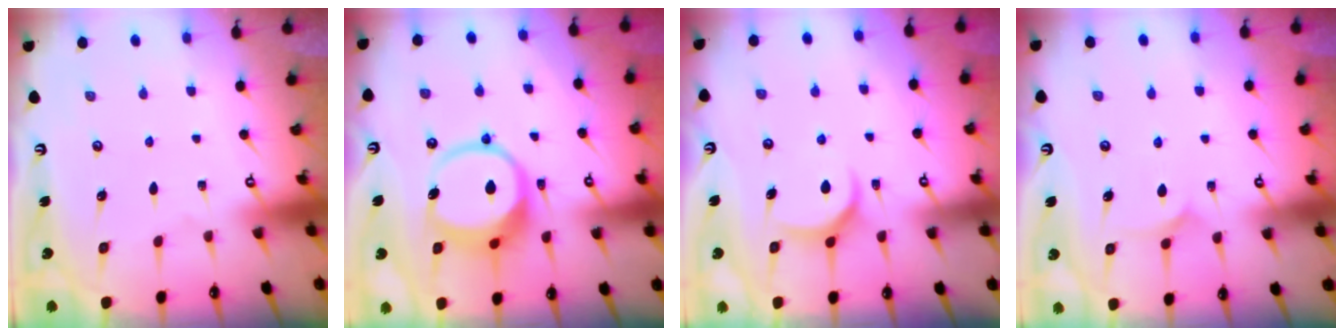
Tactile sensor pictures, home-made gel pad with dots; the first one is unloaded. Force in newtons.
{"total": 10.3, "press": 10.2, "slide": 1.4}
{"total": 6.6, "press": 6.6, "slide": 0.4}
{"total": 6.1, "press": 6.1, "slide": 0.3}